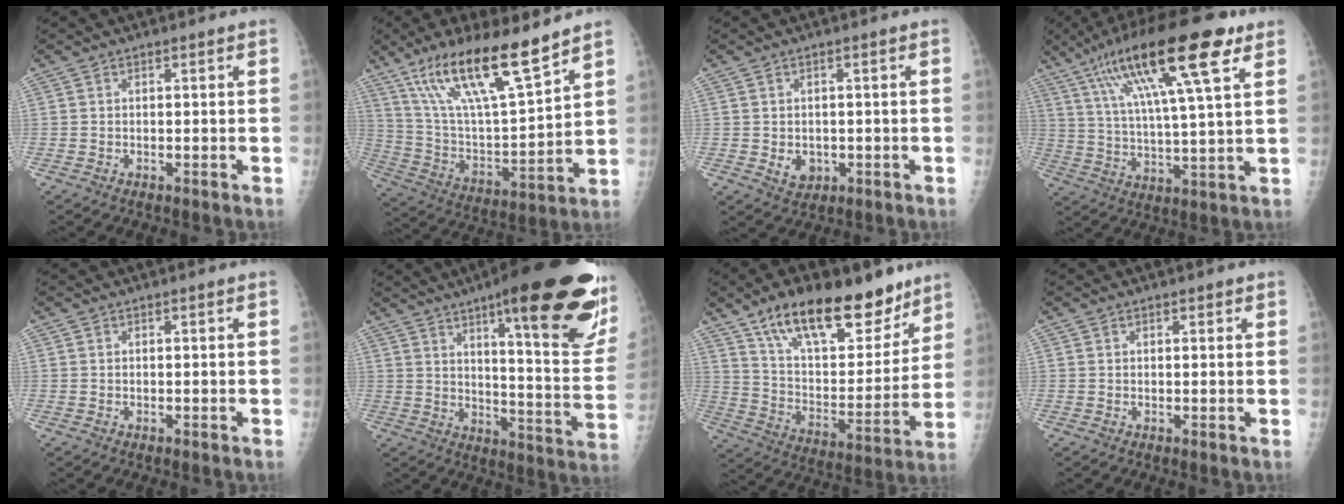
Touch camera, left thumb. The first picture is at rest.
{"total": 20.7, "force": [14.1, 4.4, 14.5], "torque": [-0.244, -0.056, 0.263]}
{"total": 3.5, "force": [-0.5, 2.9, 1.9], "torque": [-0.016, -0.001, 0.003]}
{"total": 21.5, "force": [11.0, 4.4, 17.9], "torque": [-0.306, -0.007, 0.185]}
{"total": 0.0}
{"total": 29.8, "force": [16.3, 6.5, 24.1], "torque": [-0.250, -0.053, 0.229]}
{"total": 24.7, "force": [16.6, 10.7, 14.8], "torque": [-0.193, -0.060, 0.274]}
{"total": 1.1, "force": [0.7, 0.6, 0.5], "torque": [-0.001, -0.002, 0.006]}